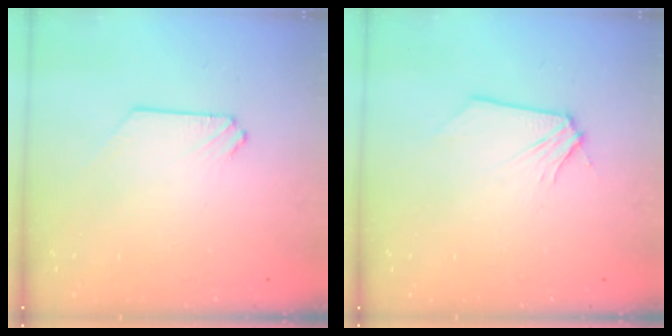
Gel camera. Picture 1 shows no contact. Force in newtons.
{"total": 0.6, "press": 0.6, "slide": 0.1}